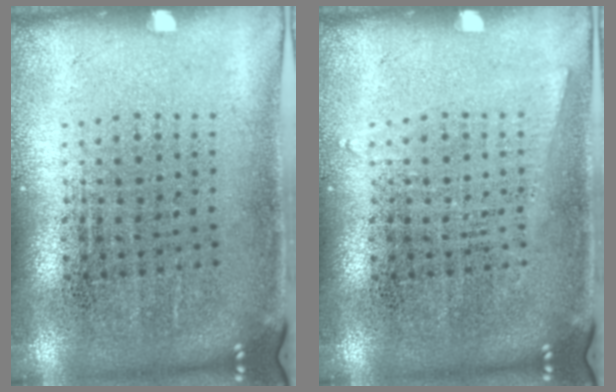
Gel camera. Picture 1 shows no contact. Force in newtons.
{"total": 0.7, "press": 0.7, "slide": 0.0}